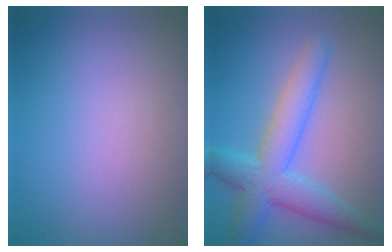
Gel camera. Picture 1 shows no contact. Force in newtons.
{"total": 5.8, "press": 5.8, "slide": 0.2}